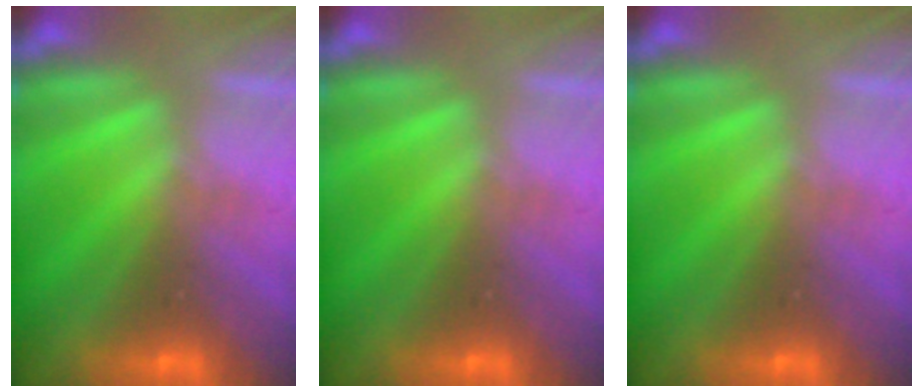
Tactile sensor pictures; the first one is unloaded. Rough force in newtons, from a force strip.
{"total": 0.0}
{"total": 0.0}